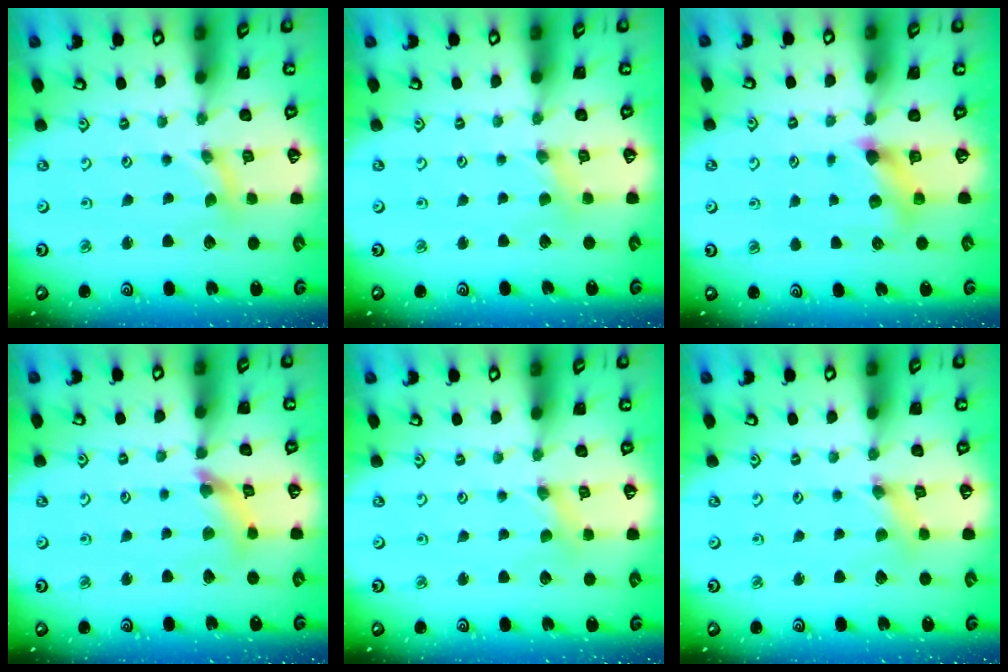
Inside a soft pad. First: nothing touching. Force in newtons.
{"total": 2.1, "press": 2.1, "slide": 0.4}
{"total": 7.3, "press": 7.2, "slide": 0.6}
{"total": 7.5, "press": 7.5, "slide": 0.7}
{"total": 0.6, "press": 0.6, "slide": 0.1}
{"total": 1.4, "press": 1.4, "slide": 0.2}